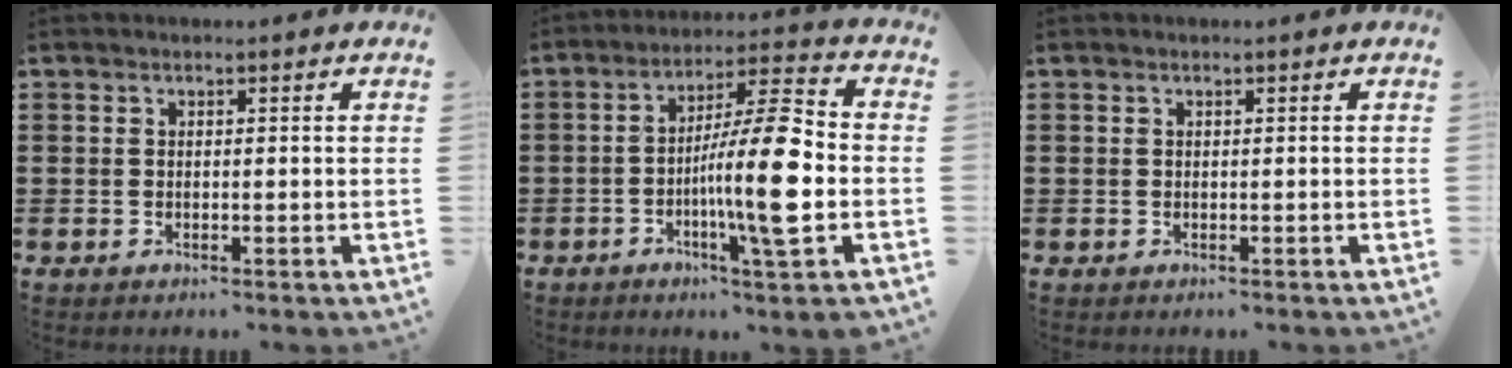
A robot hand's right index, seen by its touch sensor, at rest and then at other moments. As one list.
[{"total": 13.3, "force": [-2.5, 1.2, 13.0], "torque": [-0.217, -0.007, -0.053]}, {"total": 0.0}]